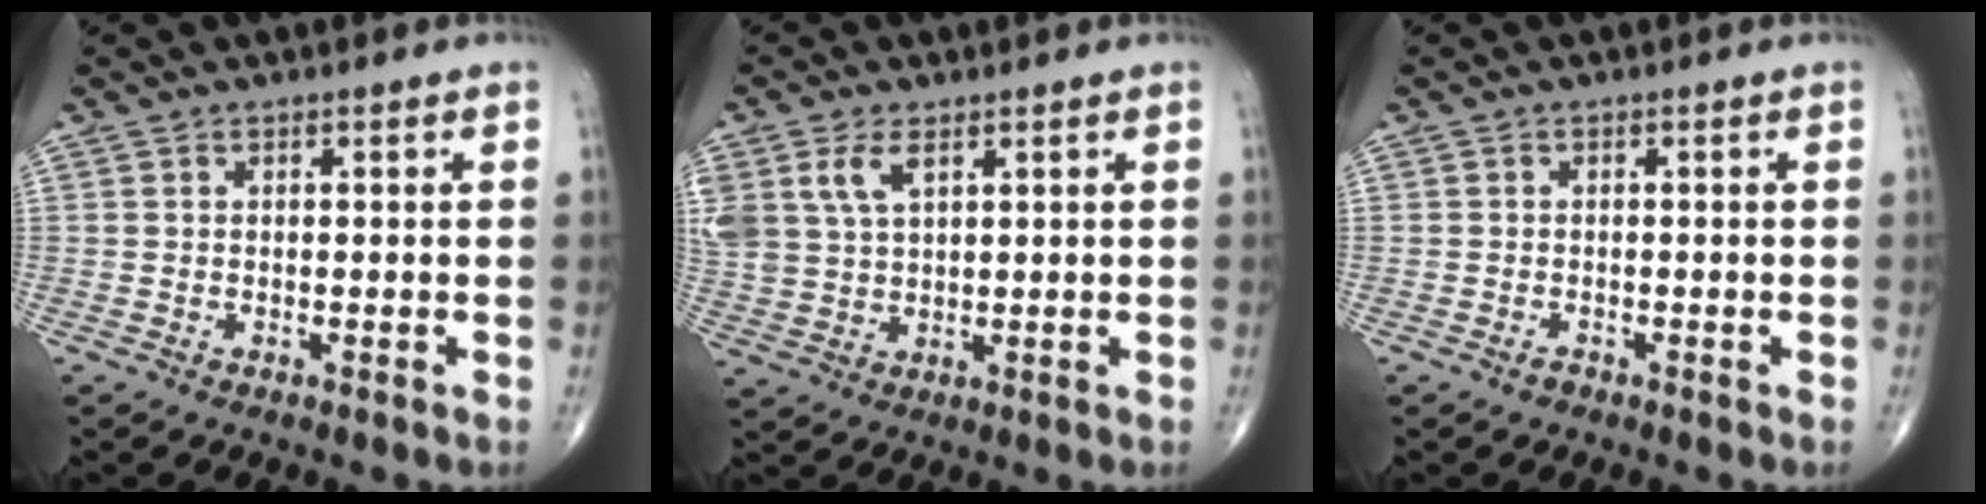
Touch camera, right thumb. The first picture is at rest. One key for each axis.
{"total": 8.3, "fx": 3.7, "fy": 4.8, "fz": 5.6, "tx": -0.124, "ty": -0.002, "tz": 0.082}
{"total": 0.8, "fx": -0.6, "fy": 0.5, "fz": 0.2, "tx": -0.002, "ty": 0.001, "tz": -0.014}